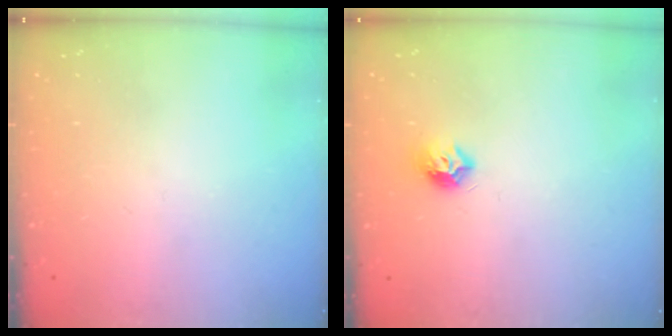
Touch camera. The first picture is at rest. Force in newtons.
{"total": 7.9, "press": 7.9, "slide": 0.8}